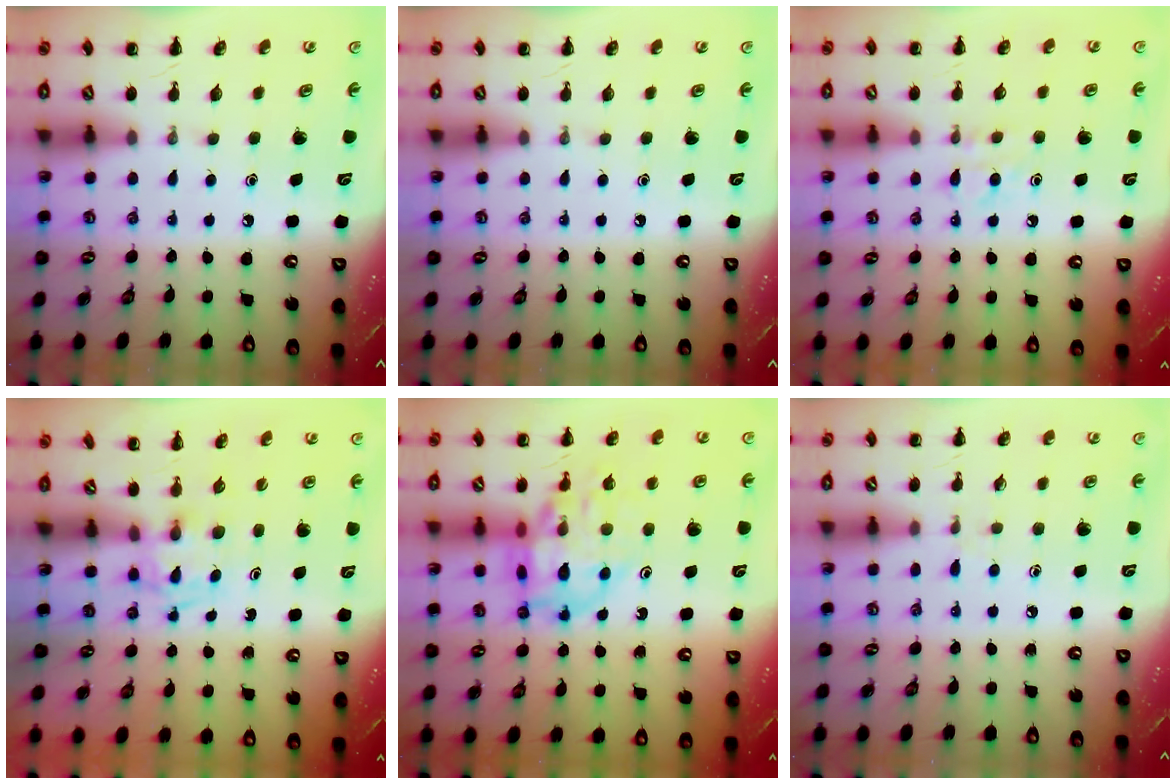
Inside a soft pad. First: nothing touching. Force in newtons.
{"total": 0.0}
{"total": 5.5, "press": 5.3, "slide": 1.5}
{"total": 1.8, "press": 1.4, "slide": 1.1}
{"total": 14.4, "press": 14.2, "slide": 2.6}
{"total": 5.6, "press": 5.0, "slide": 2.4}